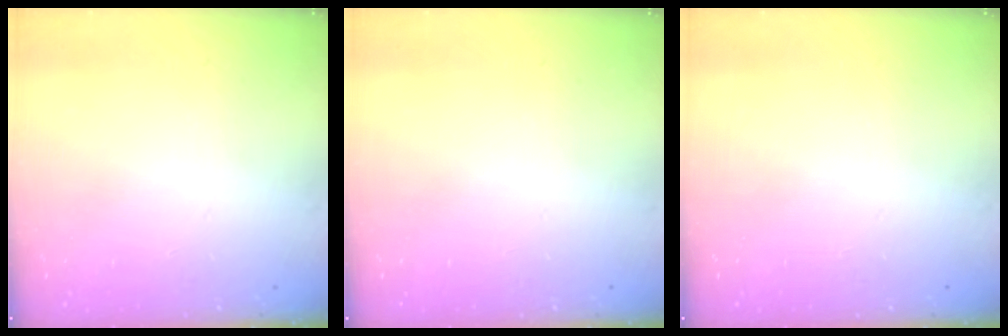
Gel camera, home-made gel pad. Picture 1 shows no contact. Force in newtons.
{"total": 0.0}
{"total": 0.0}